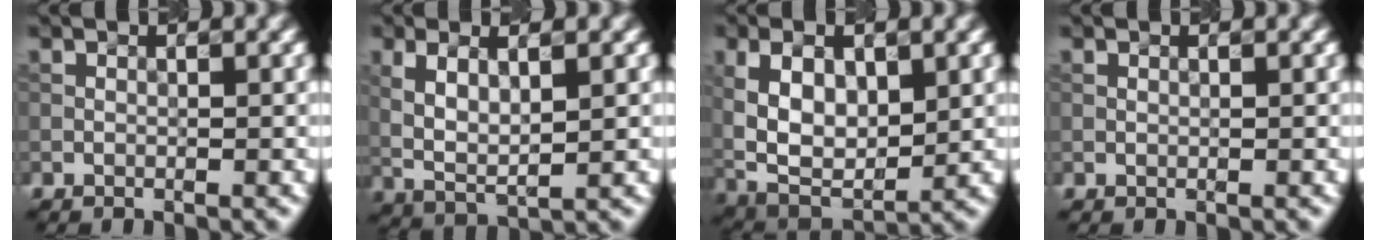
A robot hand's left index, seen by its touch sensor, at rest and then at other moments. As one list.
[{"total": 3.9, "force": [1.1, 1.4, 3.5], "torque": [-0.076, -0.004, 0.026]}, {"total": 8.8, "force": [1.7, 4.9, 7.1], "torque": [-0.153, 0.002, 0.031]}, {"total": 0.0}]